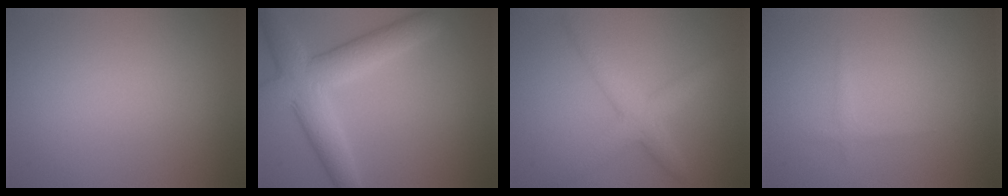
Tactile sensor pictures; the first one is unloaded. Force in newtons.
{"total": 6.8, "press": 6.8, "slide": 0.3}
{"total": 3.9, "press": 3.9, "slide": 0.2}
{"total": 0.6, "press": 0.6, "slide": 0.0}